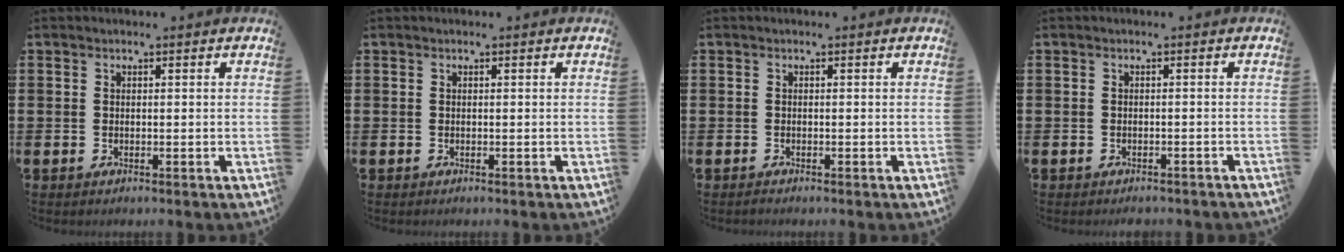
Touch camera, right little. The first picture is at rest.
{"total": 0.0}
{"total": 0.0}
{"total": 0.7, "force": [-0.7, 0.2, 0.1], "torque": [-0.004, -0.002, -0.013]}